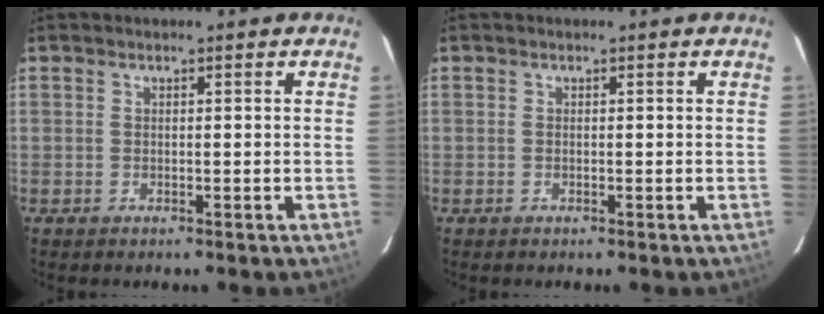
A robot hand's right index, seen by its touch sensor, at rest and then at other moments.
{"total": 0.0}